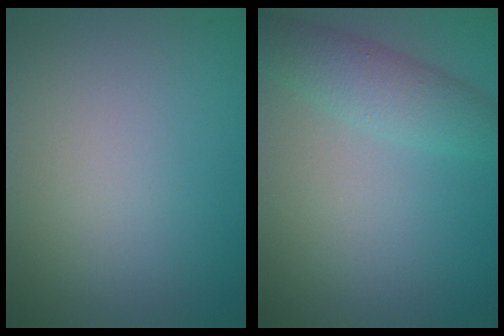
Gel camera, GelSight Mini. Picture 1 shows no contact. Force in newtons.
{"total": 3.5, "press": 3.5, "slide": 0.1}